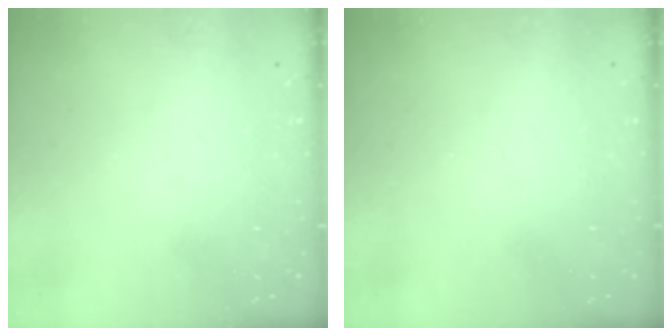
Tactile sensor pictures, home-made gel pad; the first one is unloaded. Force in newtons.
{"total": 0.0}